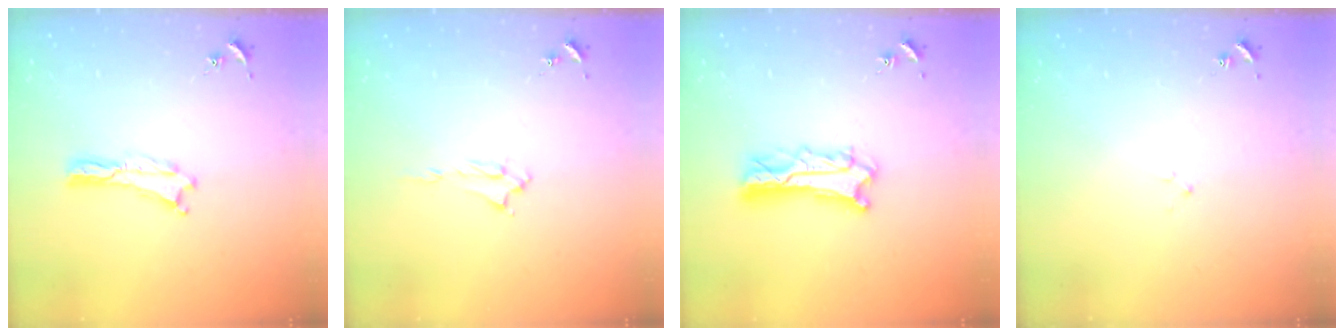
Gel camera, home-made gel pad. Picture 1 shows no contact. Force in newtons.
{"total": 2.0, "press": 2.0, "slide": 0.3}
{"total": 6.4, "press": 6.3, "slide": 0.6}
{"total": 1.4, "press": 1.4, "slide": 0.2}